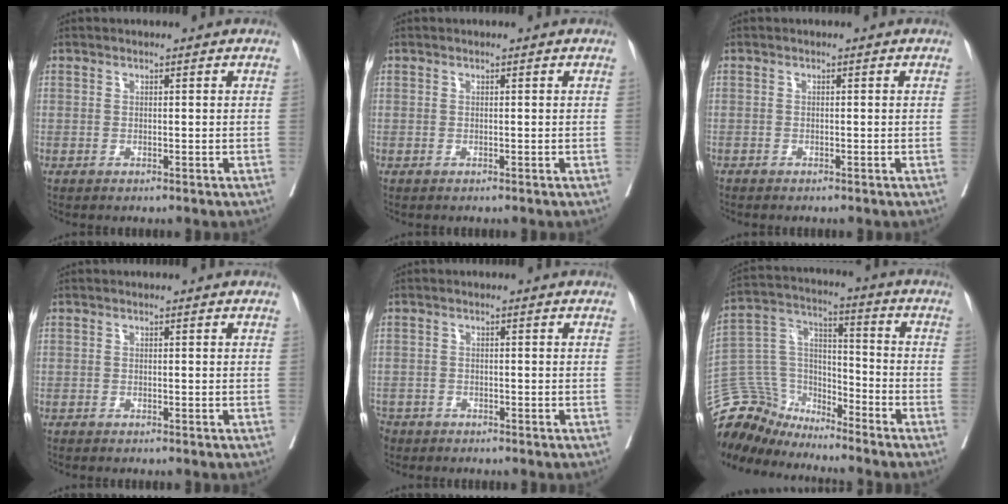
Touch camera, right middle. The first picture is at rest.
{"total": 0.0}
{"total": 0.6, "force": [-0.2, -0.3, -0.5], "torque": [0.009, 0.003, -0.011]}
{"total": 0.7, "force": [-0.5, -0.4, -0.3], "torque": [0.006, 0.004, -0.012]}
{"total": 3.6, "force": [-3.0, 2.0, -0.3], "torque": [0.000, 0.003, -0.058]}
{"total": 12.8, "force": [-12.4, 3.3, 0.5], "torque": [-0.022, 0.053, -0.238]}